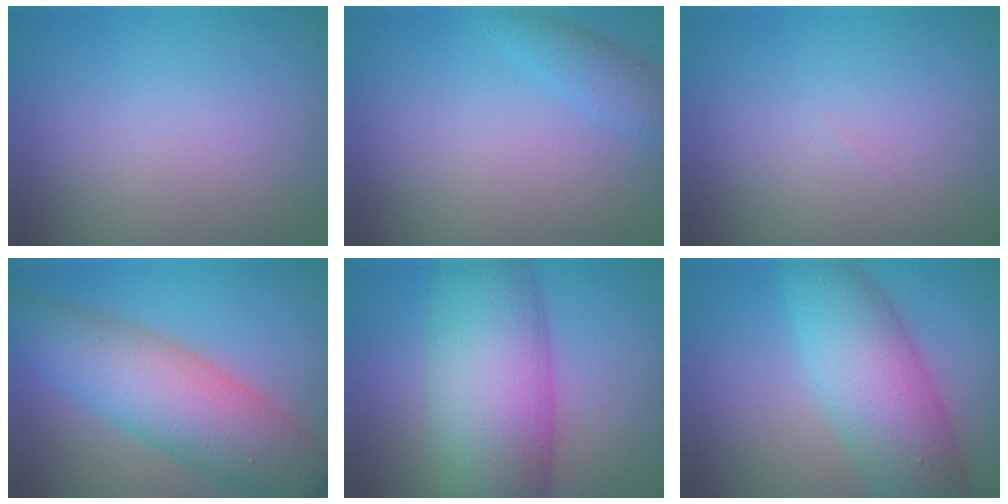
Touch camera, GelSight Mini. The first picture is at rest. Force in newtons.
{"total": 1.9, "press": 1.9, "slide": 0.1}
{"total": 0.0}
{"total": 8.4, "press": 8.4, "slide": 0.1}
{"total": 12.2, "press": 12.2, "slide": 0.4}
{"total": 8.7, "press": 8.7, "slide": 0.2}